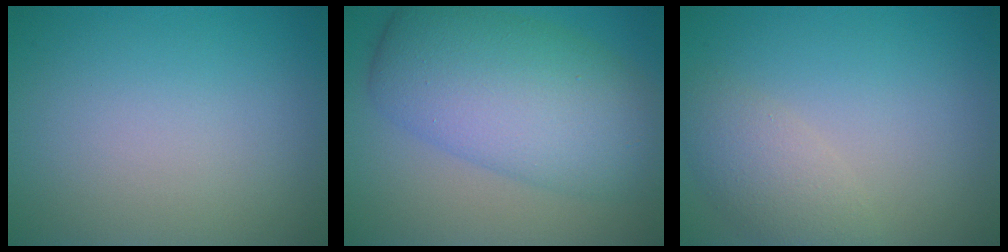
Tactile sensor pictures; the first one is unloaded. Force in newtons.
{"total": 9.6, "press": 9.6, "slide": 0.2}
{"total": 3.0, "press": 2.9, "slide": 0.4}